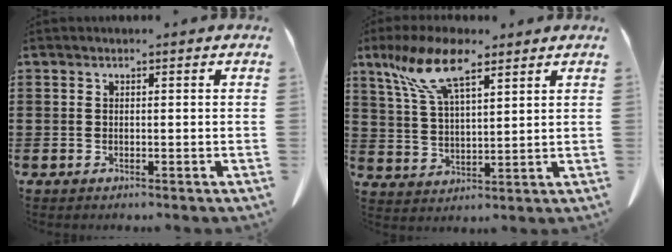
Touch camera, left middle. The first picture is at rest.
{"total": 10.1, "force": [6.8, 3.1, 6.8], "torque": [-0.158, -0.009, 0.121]}